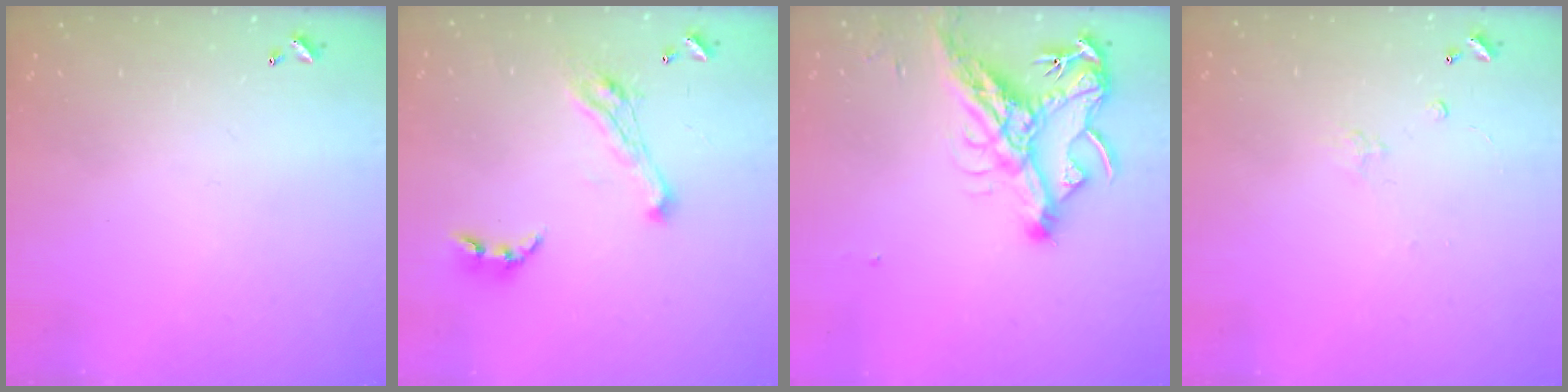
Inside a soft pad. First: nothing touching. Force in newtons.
{"total": 7.4, "press": 7.3, "slide": 1.3}
{"total": 13.6, "press": 13.5, "slide": 1.8}
{"total": 1.5, "press": 1.3, "slide": 0.6}